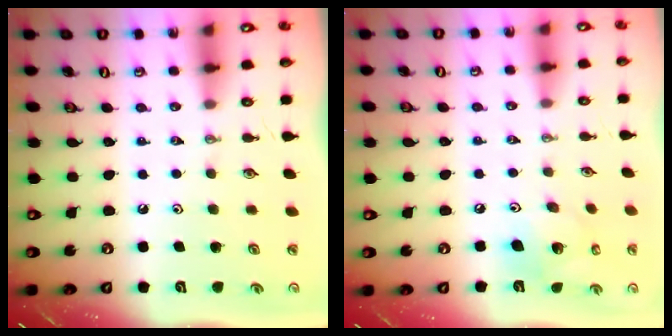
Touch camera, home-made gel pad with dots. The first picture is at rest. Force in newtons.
{"total": 12.3, "press": 12.2, "slide": 1.6}